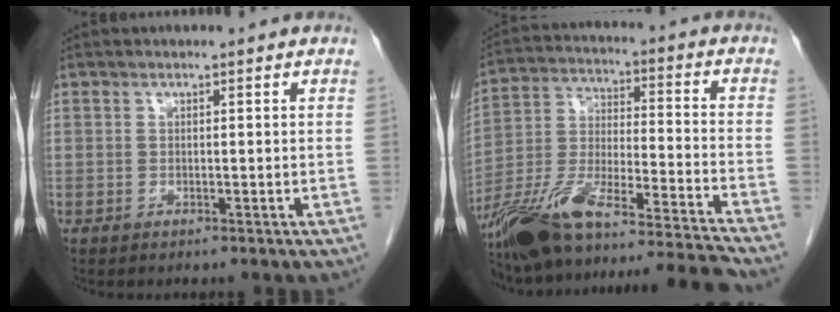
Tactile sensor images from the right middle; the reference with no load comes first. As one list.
[{"total": 23.9, "force": [-20.2, -0.4, 12.7], "torque": [-0.219, -0.020, -0.344]}]